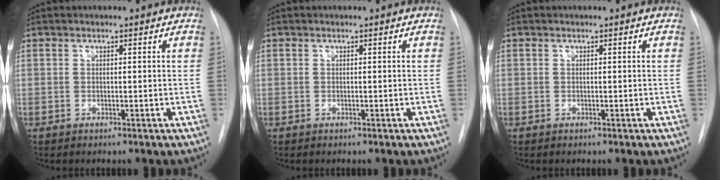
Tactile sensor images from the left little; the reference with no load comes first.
{"total": 0.0}
{"total": 0.0}